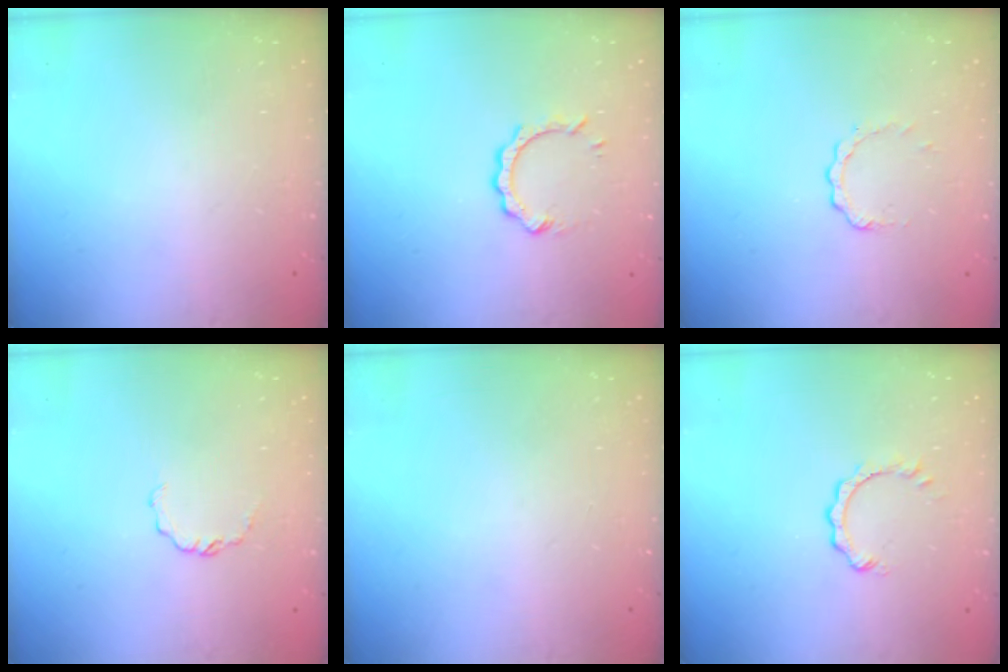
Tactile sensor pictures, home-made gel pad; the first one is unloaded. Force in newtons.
{"total": 5.7, "press": 5.7, "slide": 0.4}
{"total": 2.8, "press": 2.8, "slide": 0.3}
{"total": 3.3, "press": 3.3, "slide": 0.3}
{"total": 0.0}
{"total": 1.3, "press": 1.2, "slide": 0.2}